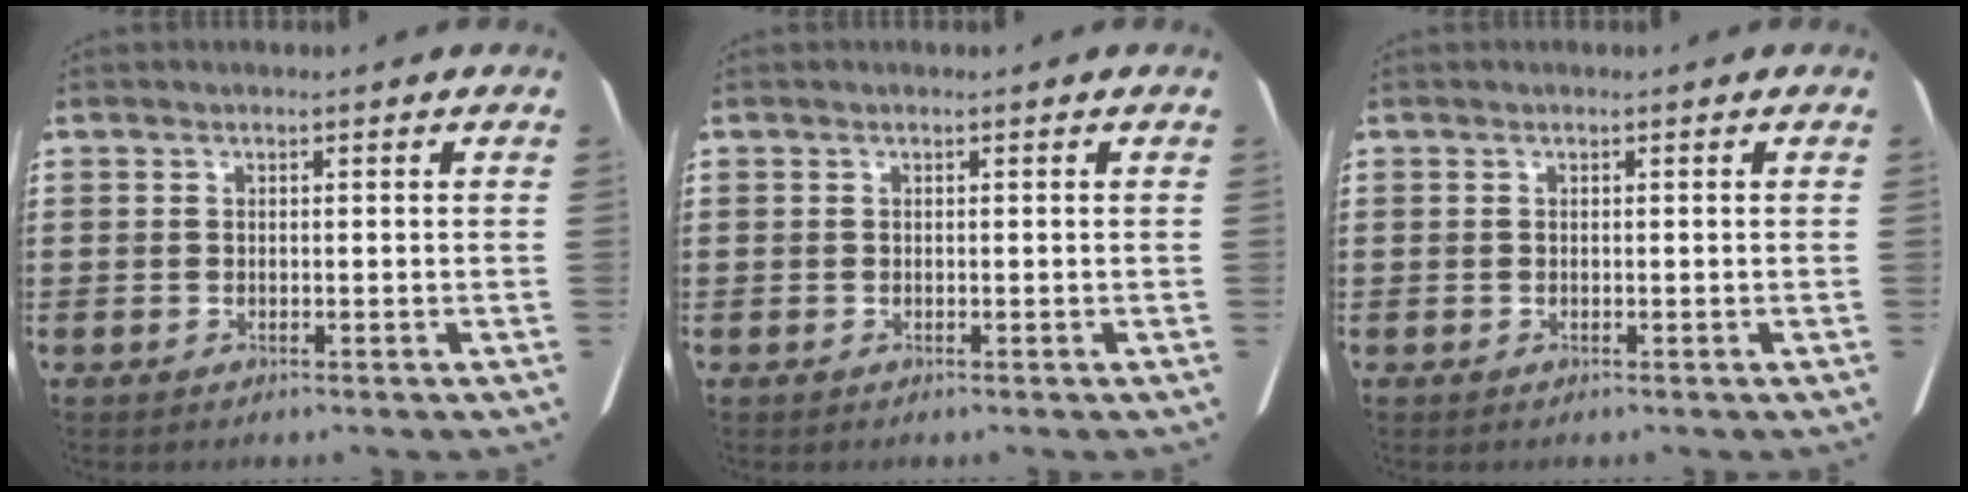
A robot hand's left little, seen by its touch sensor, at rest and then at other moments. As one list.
[{"total": 0.0}, {"total": 0.0}]